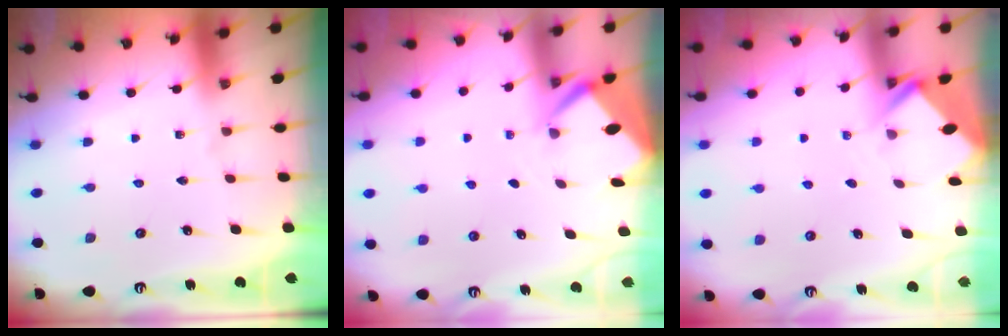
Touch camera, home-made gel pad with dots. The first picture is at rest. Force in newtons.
{"total": 2.7, "press": 2.7, "slide": 0.2}
{"total": 2.5, "press": 2.5, "slide": 0.2}